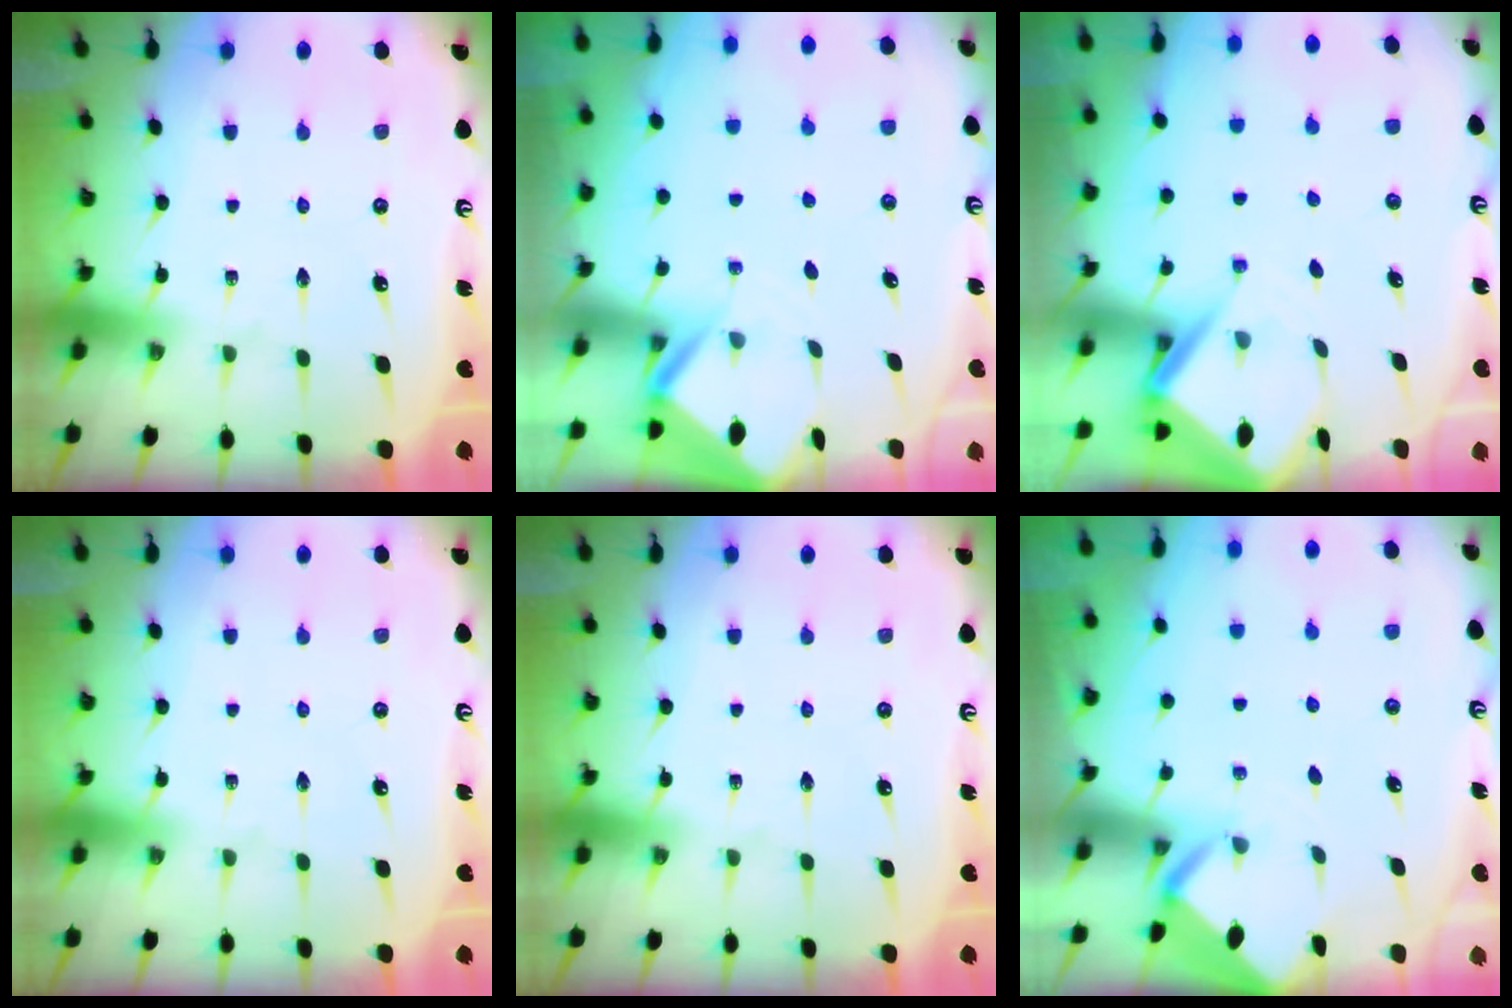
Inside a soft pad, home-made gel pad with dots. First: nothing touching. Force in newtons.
{"total": 3.0, "press": 2.9, "slide": 0.3}
{"total": 6.0, "press": 6.0, "slide": 0.7}
{"total": 0.0}
{"total": 0.0}
{"total": 2.3, "press": 2.3, "slide": 0.2}